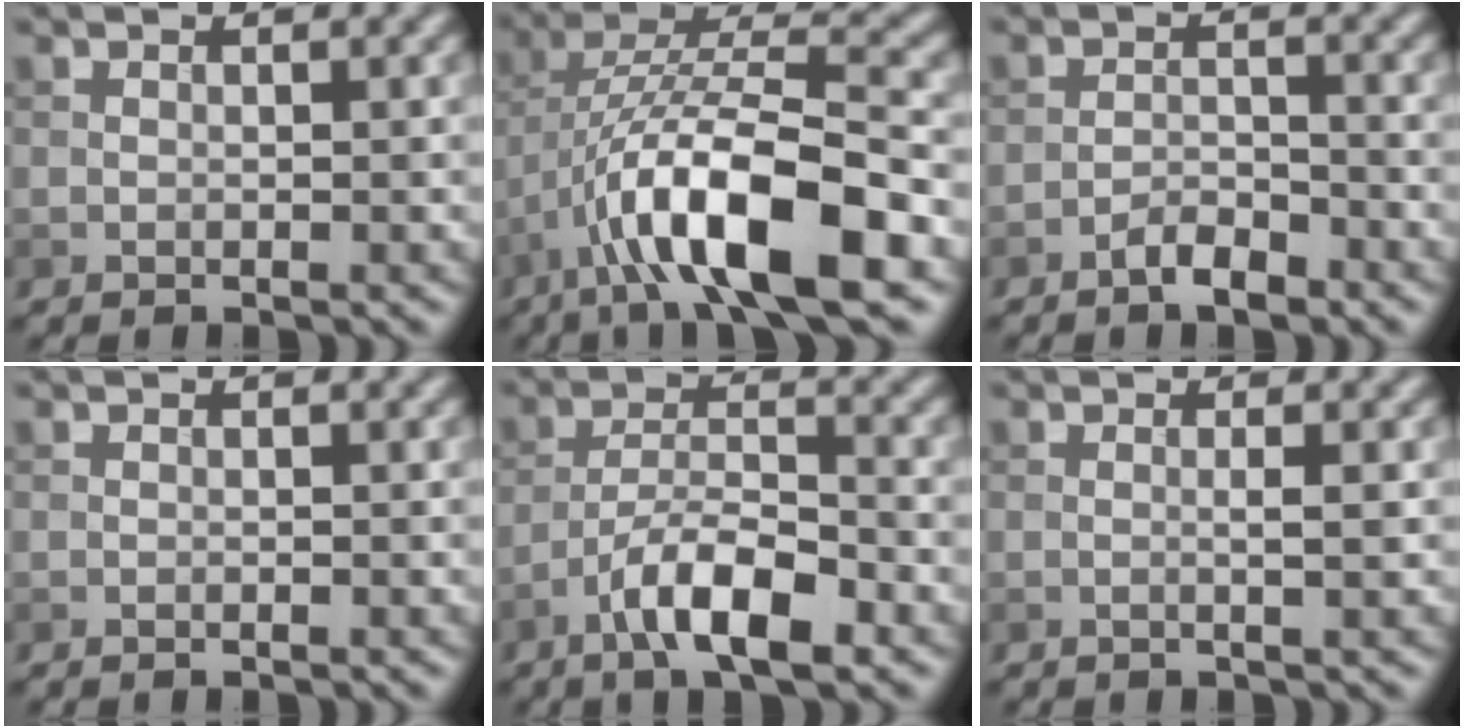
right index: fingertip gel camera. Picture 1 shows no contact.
{"total": 12.2, "force": [-5.6, 3.4, 10.3], "torque": [-0.183, 0.012, -0.098]}
{"total": 2.4, "force": [-1.8, 0.8, 1.4], "torque": [-0.020, 0.007, -0.035]}
{"total": 0.0}
{"total": 6.5, "force": [-3.8, 2.0, 4.9], "torque": [-0.084, 0.009, -0.071]}
{"total": 1.2, "force": [0.0, 0.2, 1.2], "torque": [-0.015, 0.002, -0.004]}